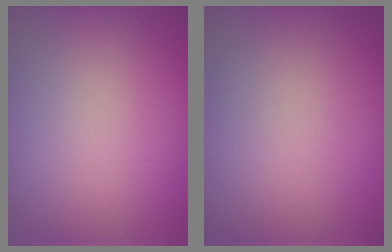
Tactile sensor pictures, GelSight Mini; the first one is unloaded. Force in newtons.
{"total": 0.0}